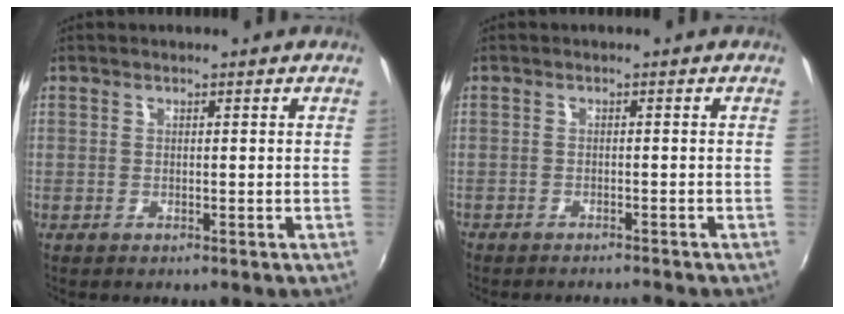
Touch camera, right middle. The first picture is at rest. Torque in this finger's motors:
{"motor_torque": [0.07, -0.09, 0.05, 0.05]}